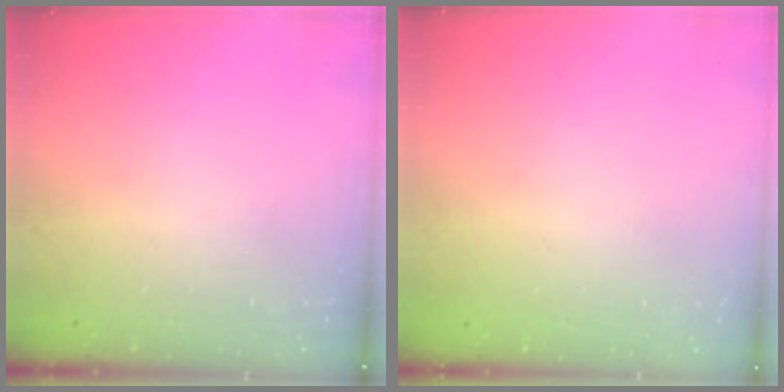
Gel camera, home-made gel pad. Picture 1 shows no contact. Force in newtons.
{"total": 0.0}